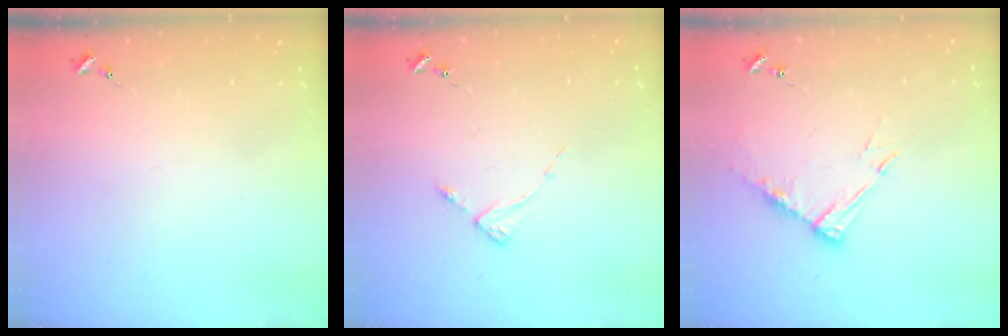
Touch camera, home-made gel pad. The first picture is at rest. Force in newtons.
{"total": 2.7, "press": 2.7, "slide": 0.3}
{"total": 9.1, "press": 9.1, "slide": 0.7}